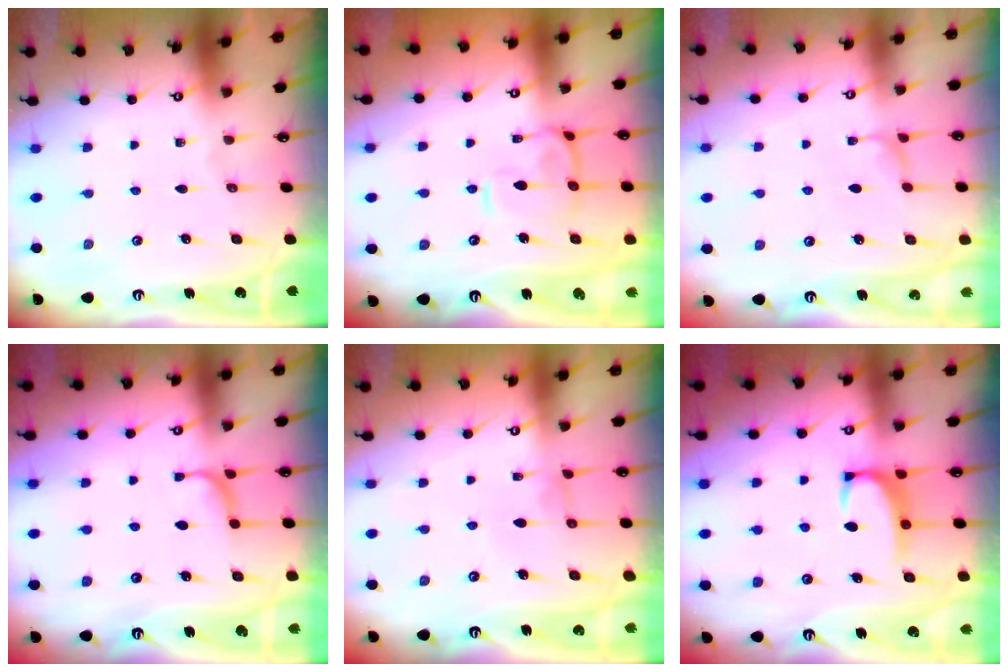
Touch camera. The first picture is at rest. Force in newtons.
{"total": 4.3, "press": 4.2, "slide": 1.0}
{"total": 2.8, "press": 2.8, "slide": 0.2}
{"total": 1.2, "press": 0.8, "slide": 0.8}
{"total": 0.6, "press": 0.6, "slide": 0.3}
{"total": 2.3, "press": 2.3, "slide": 0.6}